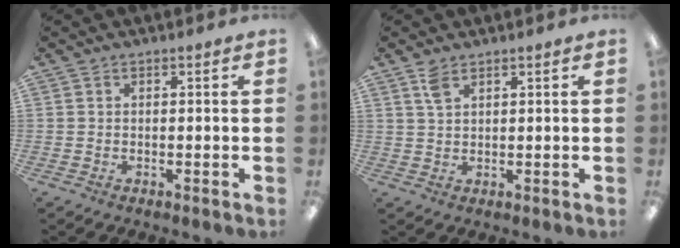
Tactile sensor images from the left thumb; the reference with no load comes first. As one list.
[{"total": 3.2, "force": [2.3, 1.3, 1.9], "torque": [-0.036, -0.004, 0.041]}]